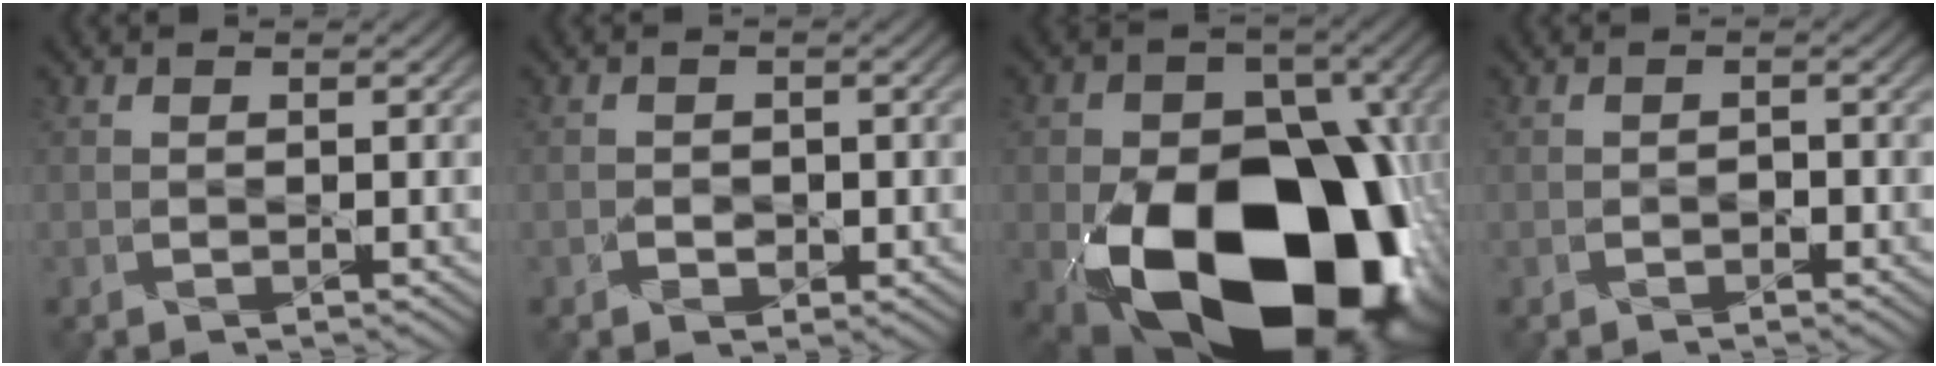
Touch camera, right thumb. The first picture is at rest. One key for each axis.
{"total": 1.2, "fx": -0.6, "fy": 1.0, "fz": 0.3, "tx": -0.007, "ty": -0.006, "tz": -0.010}
{"total": 24.0, "fx": -8.8, "fy": 16.4, "fz": 15.2, "tx": -0.243, "ty": -0.059, "tz": -0.131}
{"total": 0.8, "fx": -0.7, "fy": 0.3, "fz": 0.0, "tx": 0.001, "ty": -0.002, "tz": -0.012}